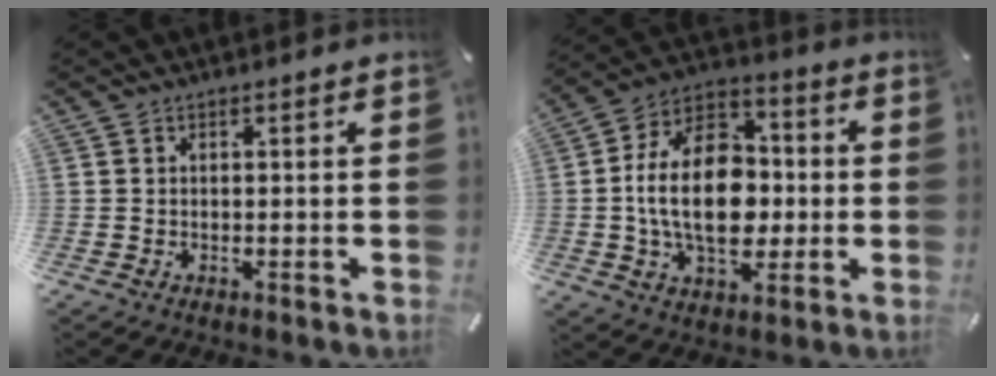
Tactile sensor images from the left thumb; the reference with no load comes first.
{"total": 19.4, "force": [-1.5, 12.9, 14.4], "torque": [-0.292, 0.006, -0.035]}